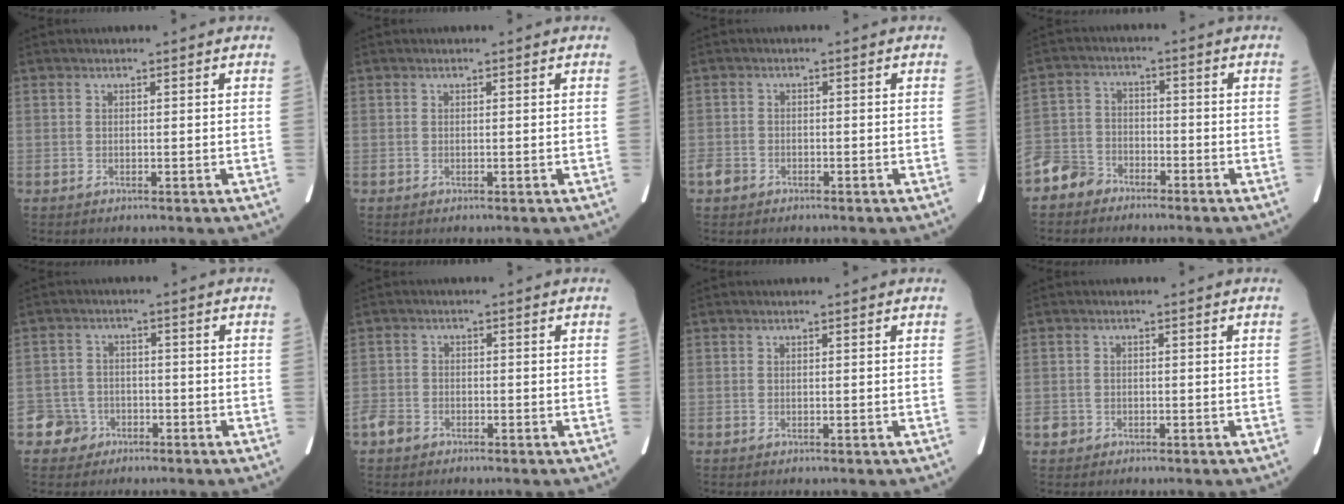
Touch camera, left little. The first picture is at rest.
{"total": 0.0}
{"total": 2.0, "force": [-1.3, 1.4, 0.6], "torque": [-0.017, 0.003, -0.024]}
{"total": 6.3, "force": [-5.0, 3.6, 1.1], "torque": [-0.028, -0.002, -0.105]}
{"total": 4.4, "force": [-2.5, 3.6, 0.0], "torque": [0.004, 0.014, -0.042]}
{"total": 2.9, "force": [-2.1, 1.8, 0.8], "torque": [-0.022, 0.003, -0.038]}
{"total": 0.0}
{"total": 1.5, "force": [-0.8, 1.3, 0.2], "torque": [-0.007, 0.005, -0.013]}